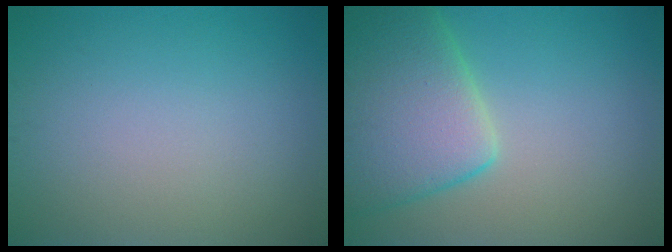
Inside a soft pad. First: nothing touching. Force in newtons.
{"total": 8.2, "press": 8.2, "slide": 0.5}